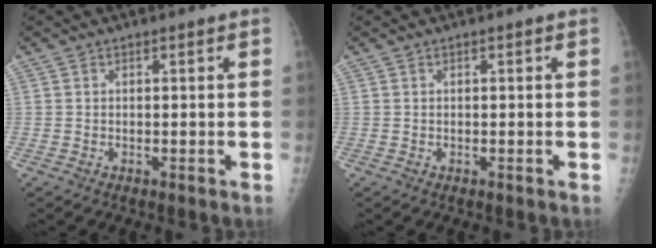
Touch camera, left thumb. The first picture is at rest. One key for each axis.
{"total": 0.0}